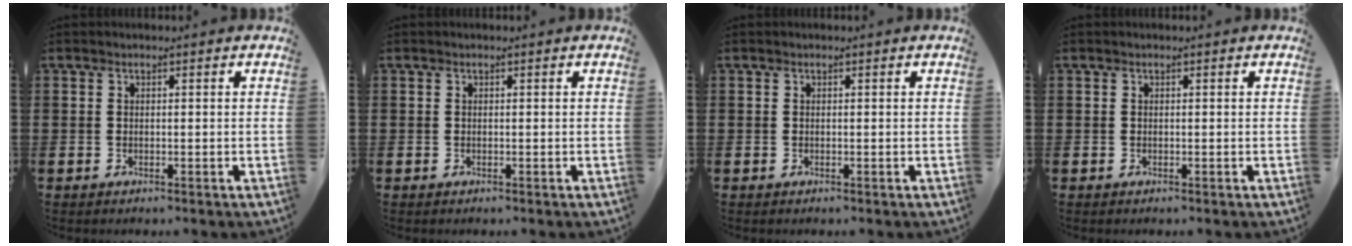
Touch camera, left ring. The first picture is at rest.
{"total": 0.0}
{"total": 0.0}
{"total": 0.0}